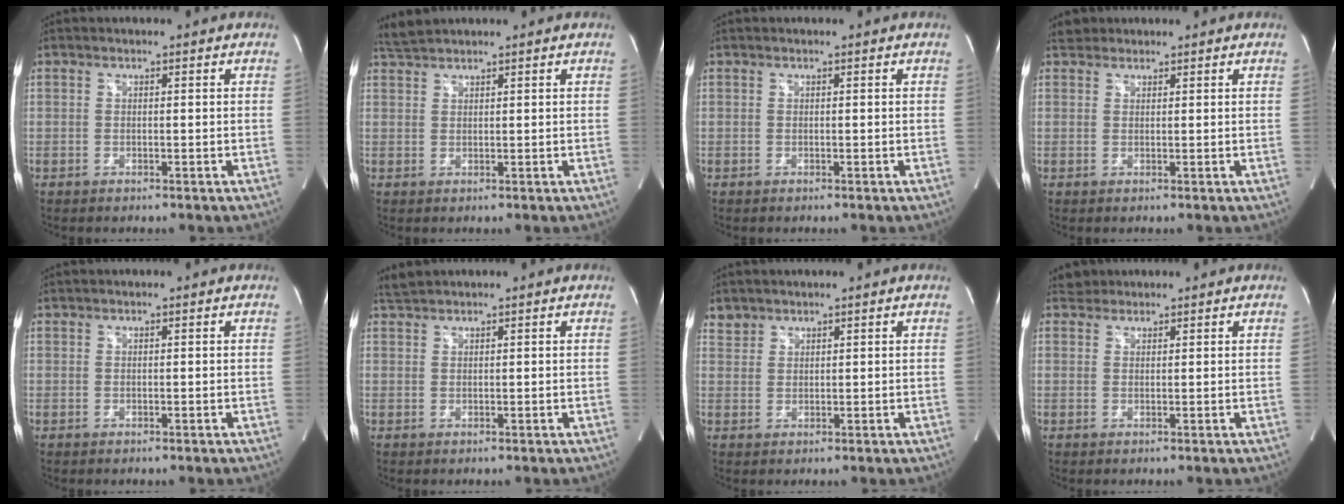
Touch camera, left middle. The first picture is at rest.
{"total": 2.3, "force": [2.2, -0.2, 0.3], "torque": [-0.017, 0.013, 0.050]}
{"total": 0.0}
{"total": 1.8, "force": [1.5, 0.9, -0.1], "torque": [-0.002, 0.013, 0.022]}
{"total": 0.0}
{"total": 1.7, "force": [1.7, -0.4, 0.3], "torque": [-0.013, 0.013, 0.039]}
{"total": 2.1, "force": [1.8, 1.0, -0.3], "torque": [0.008, 0.009, 0.035]}
{"total": 1.7, "force": [1.5, 0.7, -0.4], "torque": [0.002, 0.010, 0.024]}